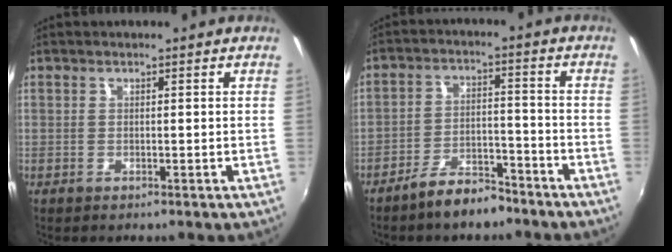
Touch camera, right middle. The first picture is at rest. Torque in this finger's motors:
{"motor_torque": [1.02, -1.12, 0.32, 0.11]}